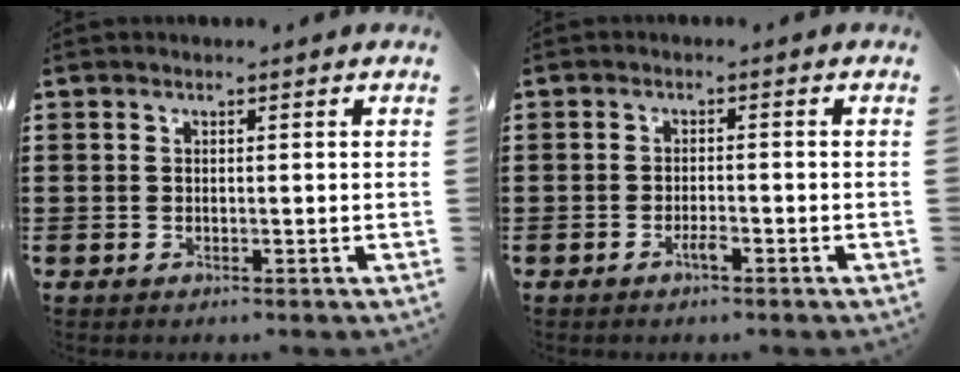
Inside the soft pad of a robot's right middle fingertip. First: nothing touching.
{"total": 1.9, "force": [-1.2, 0.3, 1.4], "torque": [-0.028, -0.003, -0.021]}